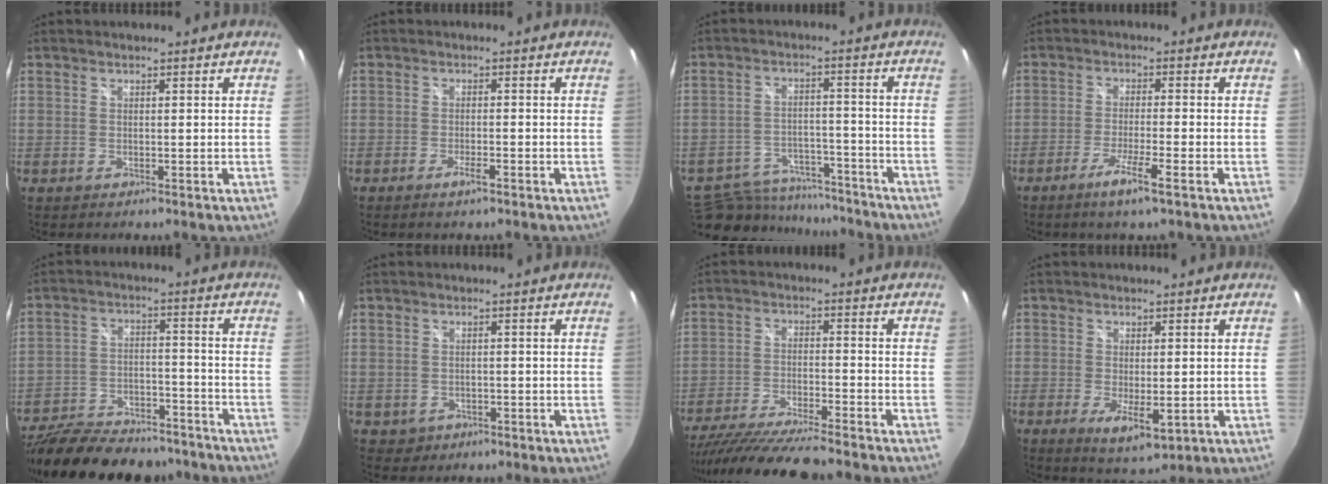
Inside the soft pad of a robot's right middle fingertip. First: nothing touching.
{"total": 2.5, "force": [-1.6, 0.3, 1.9], "torque": [-0.041, -0.002, -0.029]}
{"total": 16.9, "force": [-14.4, 7.0, 5.5], "torque": [-0.125, 0.017, -0.194]}
{"total": 5.5, "force": [-3.3, -0.4, 4.4], "torque": [-0.095, -0.009, -0.063]}
{"total": 25.4, "force": [-21.2, 8.8, 10.9], "torque": [-0.221, -0.007, -0.299]}
{"total": 3.2, "force": [-0.9, 2.9, 1.0], "torque": [-0.033, -0.002, -0.002]}
{"total": 16.0, "force": [-14.0, 1.1, 7.7], "torque": [-0.161, -0.032, -0.232]}
{"total": 6.0, "force": [-1.6, 2.2, 5.3], "torque": [-0.097, -0.019, -0.019]}